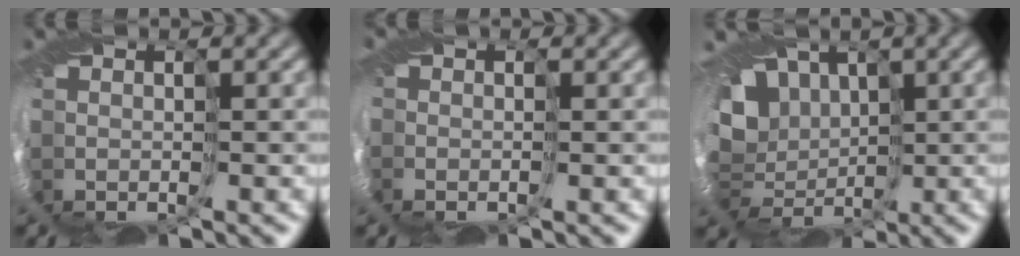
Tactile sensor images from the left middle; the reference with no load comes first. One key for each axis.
{"total": 3.2, "fx": 0.2, "fy": 2.6, "fz": 1.8, "tx": -0.035, "ty": 0.007, "tz": 0.006}
{"total": 9.4, "fx": 1.7, "fy": 7.7, "fz": 5.1, "tx": -0.081, "ty": 0.001, "tz": 0.011}